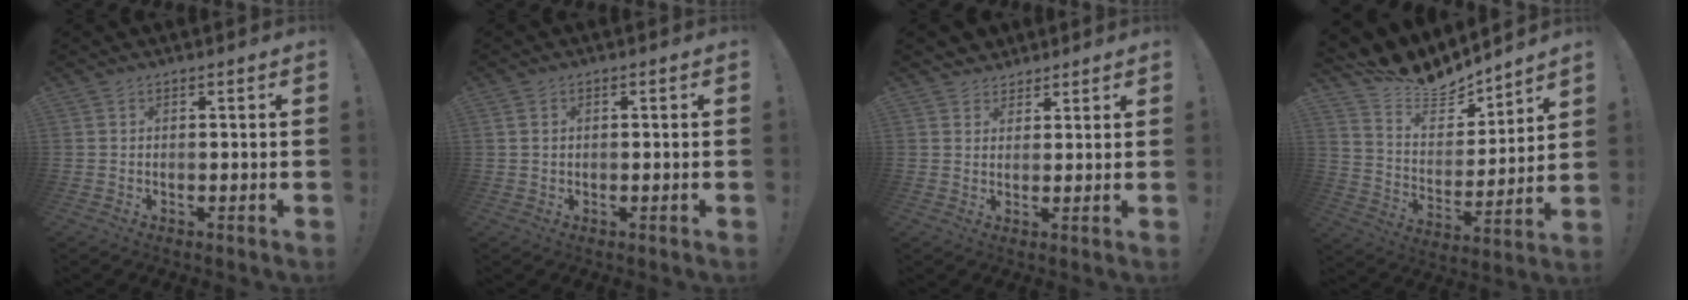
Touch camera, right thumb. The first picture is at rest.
{"total": 1.6, "force": [0.6, 1.2, 0.9], "torque": [-0.015, 0.003, 0.010]}
{"total": 3.9, "force": [2.7, 2.7, -0.1], "torque": [-0.003, -0.017, 0.053]}
{"total": 10.4, "force": [9.8, 3.3, 1.0], "torque": [-0.043, -0.094, 0.178]}